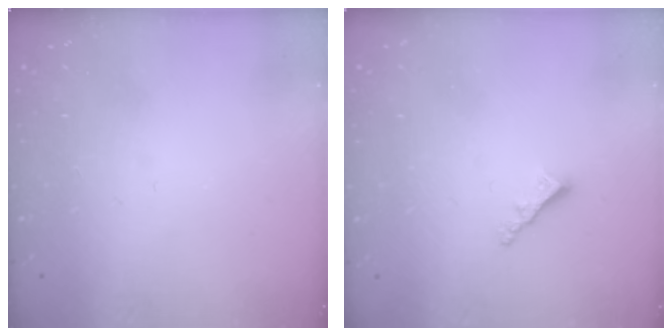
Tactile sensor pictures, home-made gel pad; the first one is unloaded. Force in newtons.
{"total": 2.3, "press": 2.3, "slide": 0.1}